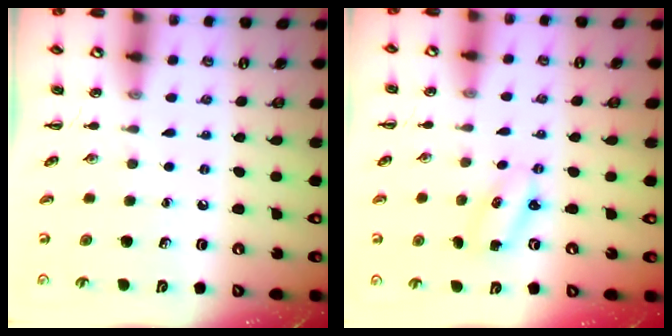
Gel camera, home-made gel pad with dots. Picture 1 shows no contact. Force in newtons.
{"total": 2.4, "press": 2.3, "slide": 0.5}